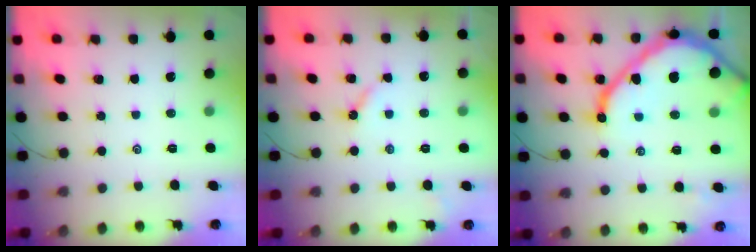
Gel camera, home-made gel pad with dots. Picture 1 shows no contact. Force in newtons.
{"total": 3.6, "press": 3.6, "slide": 0.3}
{"total": 19.3, "press": 19.2, "slide": 2.0}